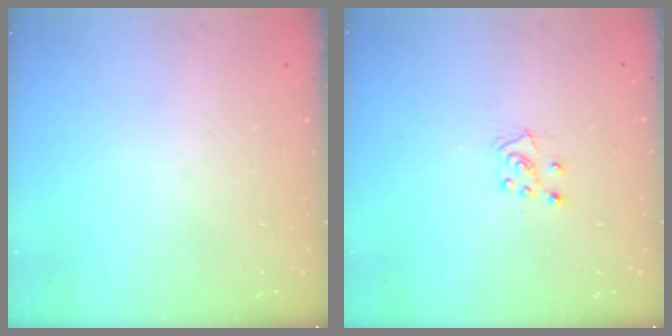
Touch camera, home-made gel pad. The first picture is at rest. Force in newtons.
{"total": 5.4, "press": 5.4, "slide": 0.6}